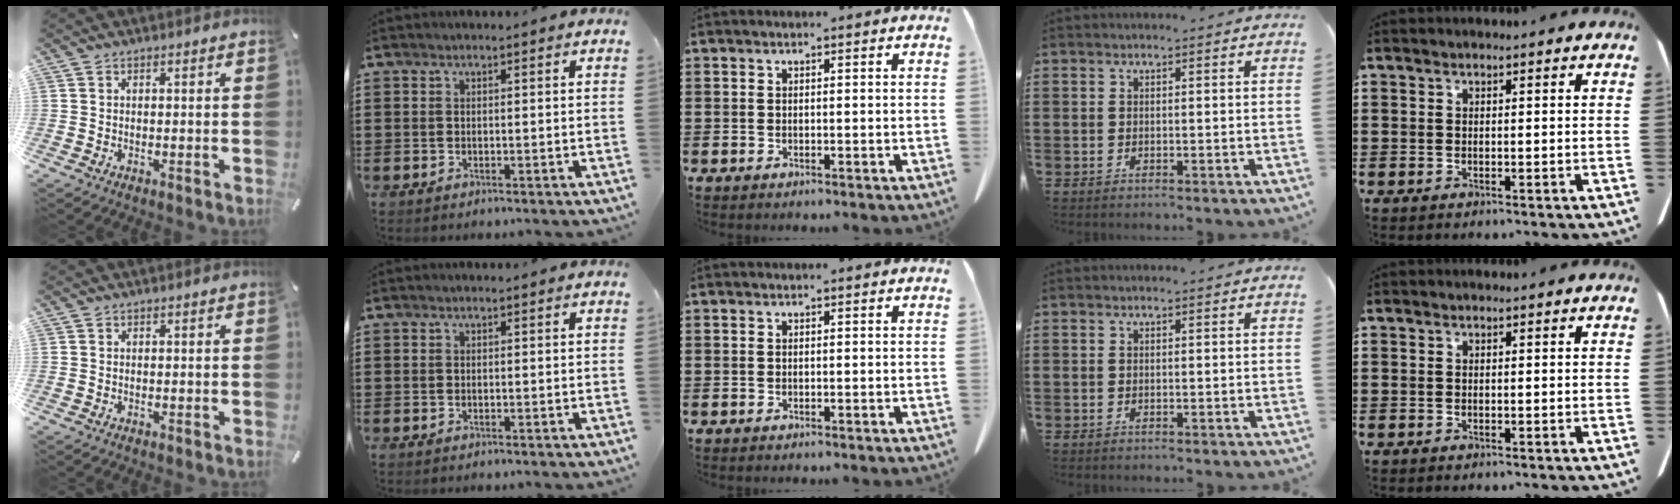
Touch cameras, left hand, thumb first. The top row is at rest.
{}